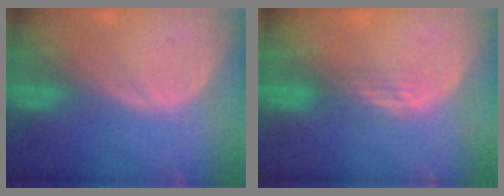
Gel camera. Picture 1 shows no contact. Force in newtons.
{"total": 2.1, "press": 1.6, "slide": 1.3}